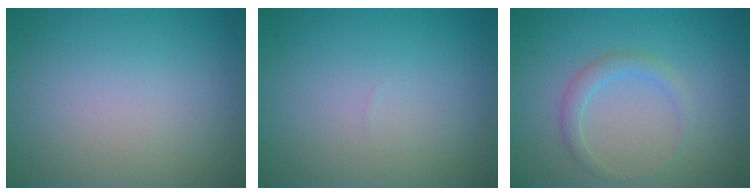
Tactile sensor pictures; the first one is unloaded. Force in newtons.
{"total": 0.0}
{"total": 1.7, "press": 1.7, "slide": 0.2}